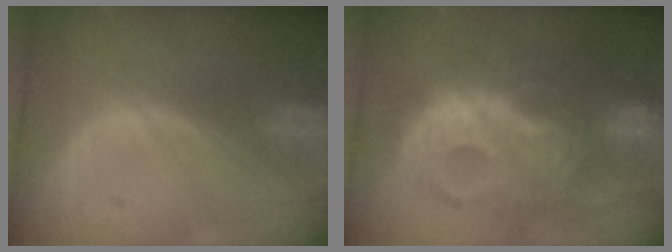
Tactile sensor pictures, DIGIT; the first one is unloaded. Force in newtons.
{"total": 13.3, "press": 13.2, "slide": 1.3}